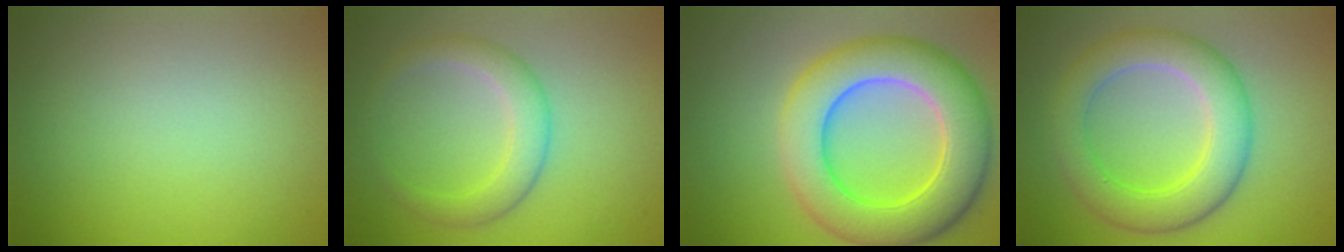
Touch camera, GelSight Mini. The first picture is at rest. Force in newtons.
{"total": 3.3, "press": 3.3, "slide": 0.1}
{"total": 9.7, "press": 9.7, "slide": 0.5}
{"total": 6.3, "press": 6.3, "slide": 0.1}